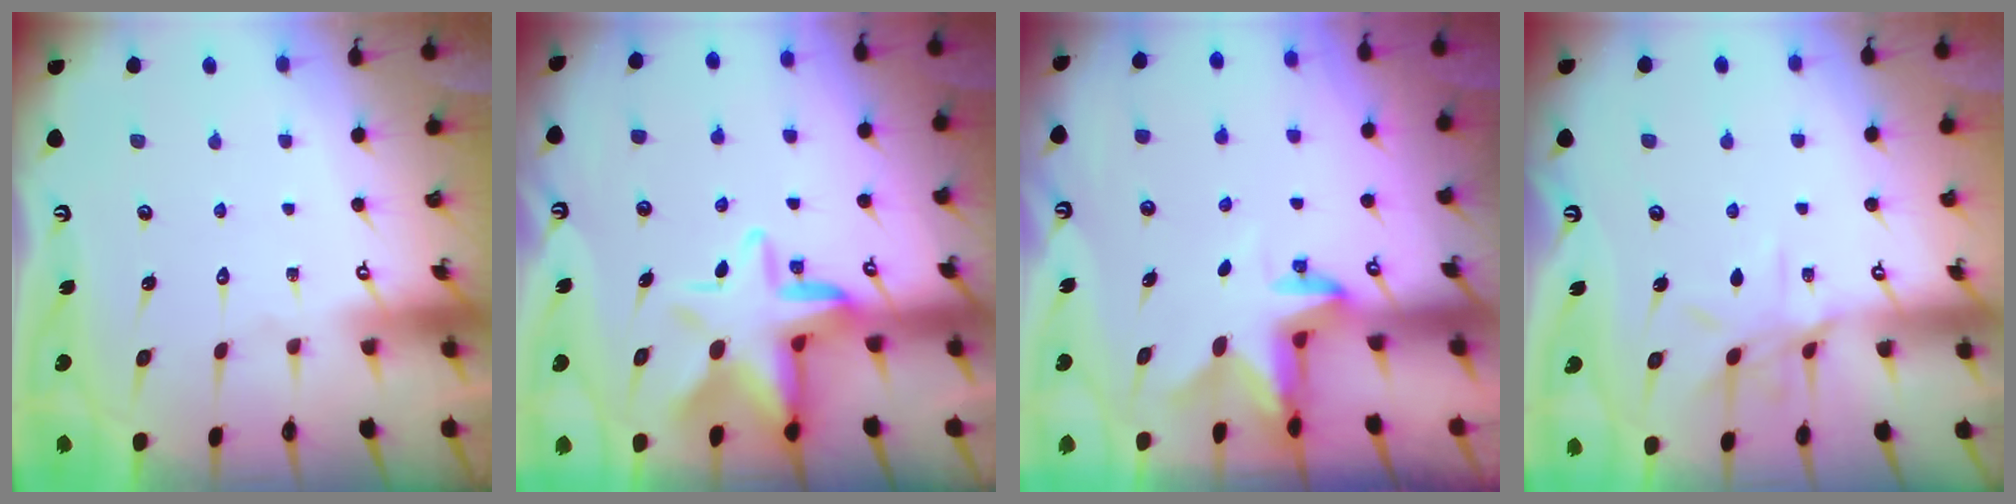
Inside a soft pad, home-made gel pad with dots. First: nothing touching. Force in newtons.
{"total": 10.7, "press": 10.5, "slide": 2.1}
{"total": 2.7, "press": 2.6, "slide": 0.6}
{"total": 8.6, "press": 8.6, "slide": 0.4}